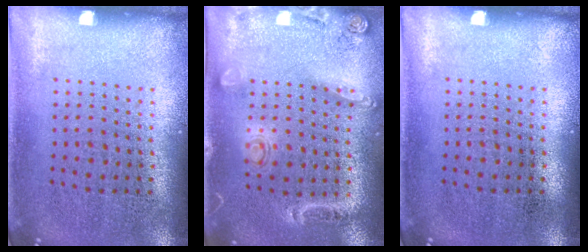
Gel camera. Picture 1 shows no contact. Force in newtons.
{"total": 1.5, "press": 1.3, "slide": 0.8}
{"total": 0.0}